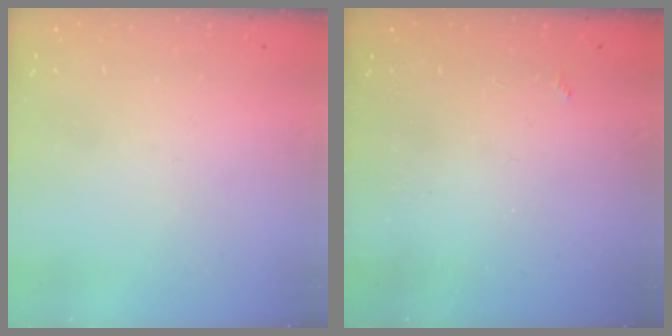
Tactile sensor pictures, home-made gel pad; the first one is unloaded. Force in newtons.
{"total": 2.1, "press": 2.1, "slide": 0.4}